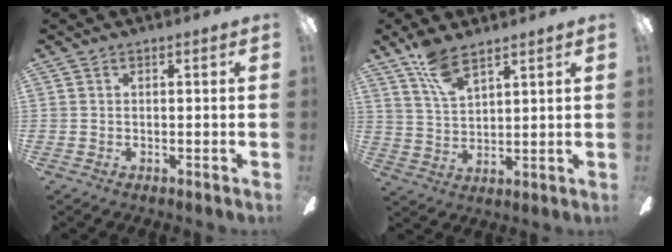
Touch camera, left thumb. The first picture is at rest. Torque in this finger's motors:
{"motor_torque": [1.04, 0.61, 1.13, -0.91, 0.04]}